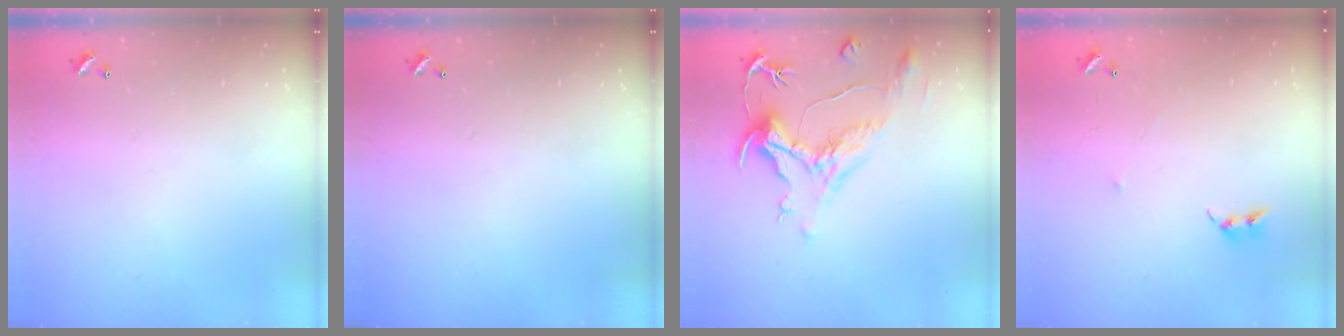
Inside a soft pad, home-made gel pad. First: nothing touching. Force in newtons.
{"total": 0.0}
{"total": 1.6, "press": 0.1, "slide": 1.6}
{"total": 6.4, "press": 6.4, "slide": 0.6}